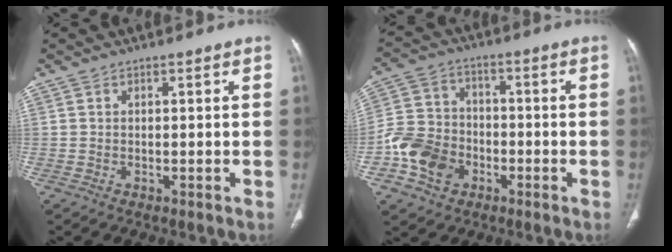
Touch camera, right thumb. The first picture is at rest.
{"total": 11.1, "force": [-4.2, 8.9, 5.1], "torque": [-0.074, 0.023, -0.081]}